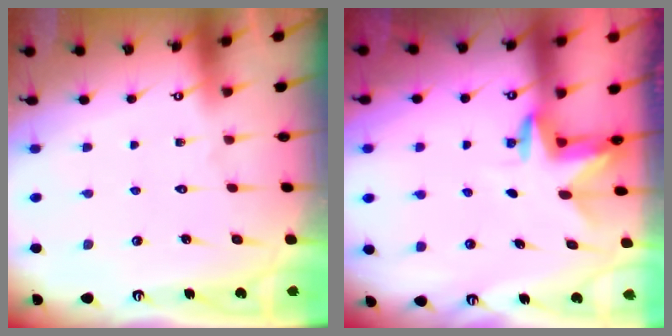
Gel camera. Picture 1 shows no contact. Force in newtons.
{"total": 2.6, "press": 2.6, "slide": 0.2}